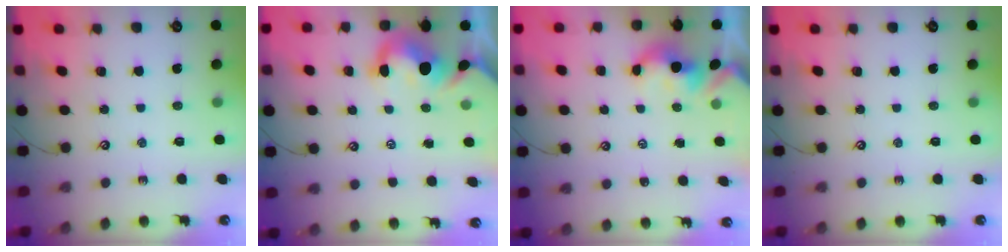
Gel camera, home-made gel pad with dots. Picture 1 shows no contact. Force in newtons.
{"total": 4.0, "press": 3.8, "slide": 1.1}
{"total": 1.7, "press": 1.7, "slide": 0.2}
{"total": 0.0}